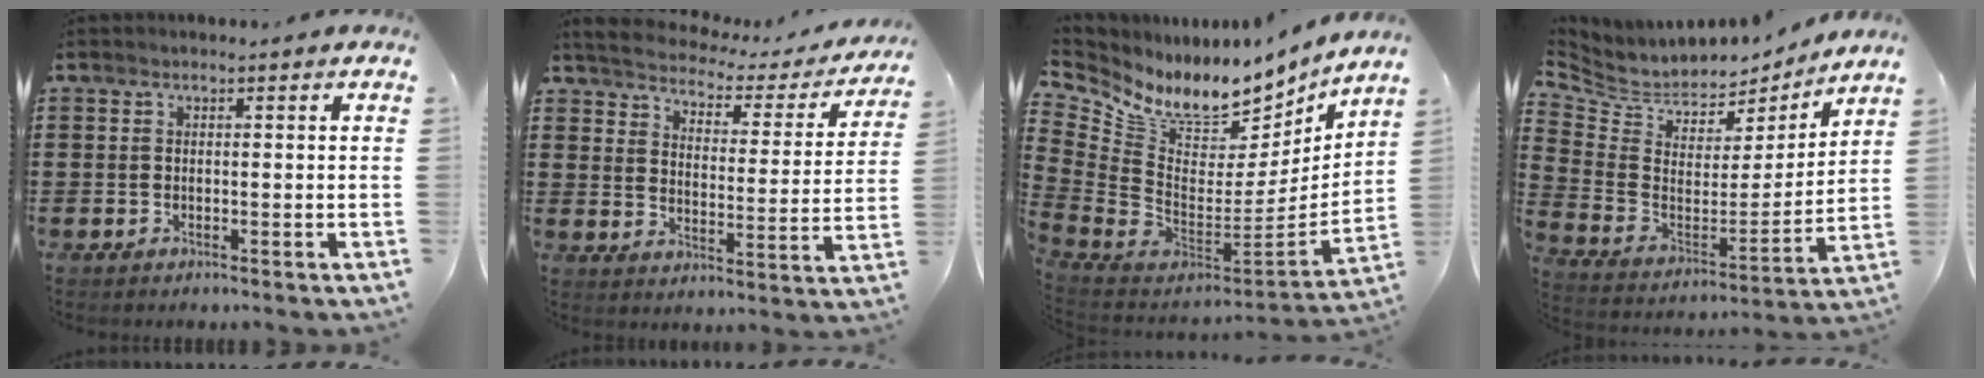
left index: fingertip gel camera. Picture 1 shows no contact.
{"total": 2.8, "force": [2.8, 0.5, 0.3], "torque": [-0.029, -0.028, 0.039]}
{"total": 9.0, "force": [7.5, 3.6, 3.3], "torque": [-0.095, -0.080, 0.131]}
{"total": 5.8, "force": [5.0, 2.8, 0.9], "torque": [-0.054, -0.045, 0.088]}